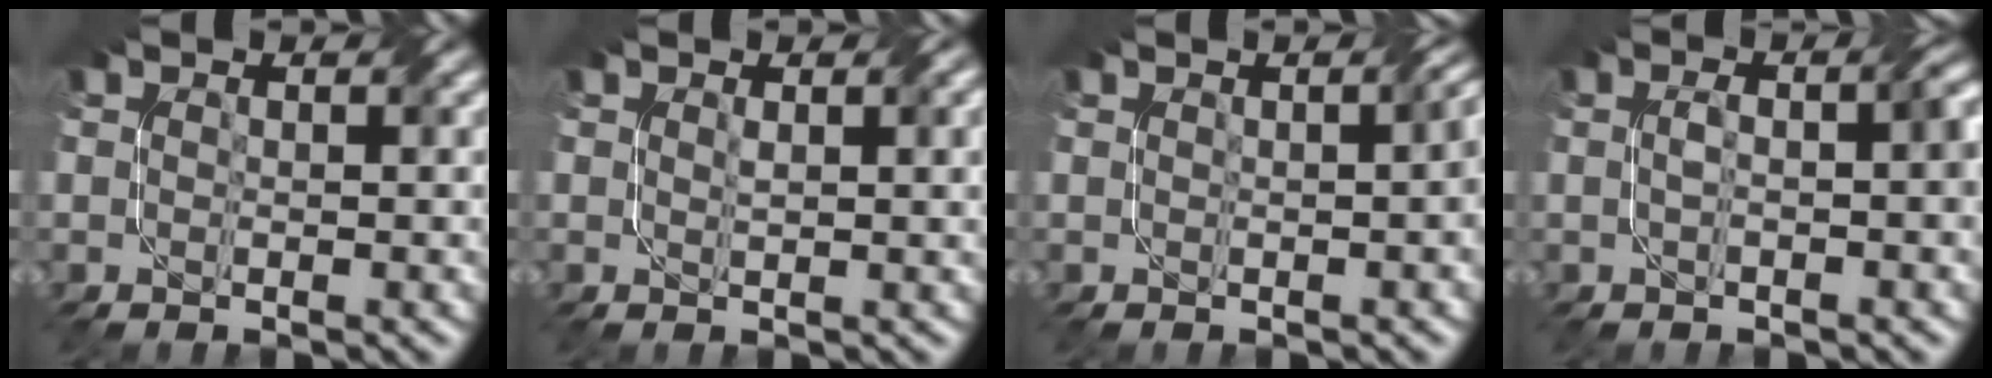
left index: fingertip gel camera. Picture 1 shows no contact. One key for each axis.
{"total": 2.1, "fx": 0.7, "fy": 0.6, "fz": 1.8, "tx": -0.026, "ty": 0.002, "tz": 0.015}
{"total": 3.1, "fx": 0.2, "fy": 1.2, "fz": 2.9, "tx": -0.014, "ty": 0.015, "tz": 0.003}
{"total": 3.5, "fx": 0.0, "fy": 1.1, "fz": 3.3, "tx": -0.057, "ty": 0.009, "tz": -0.001}